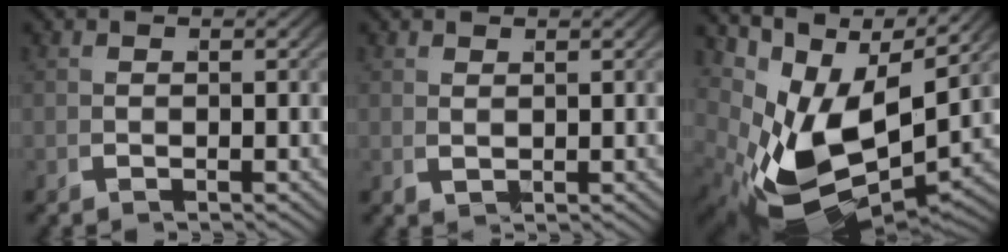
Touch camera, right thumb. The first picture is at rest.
{"total": 1.1, "force": [1.0, -0.5, 0.0], "torque": [0.006, 0.008, 0.022]}
{"total": 13.7, "force": [-0.4, 7.6, 11.4], "torque": [-0.240, -0.053, 0.024]}